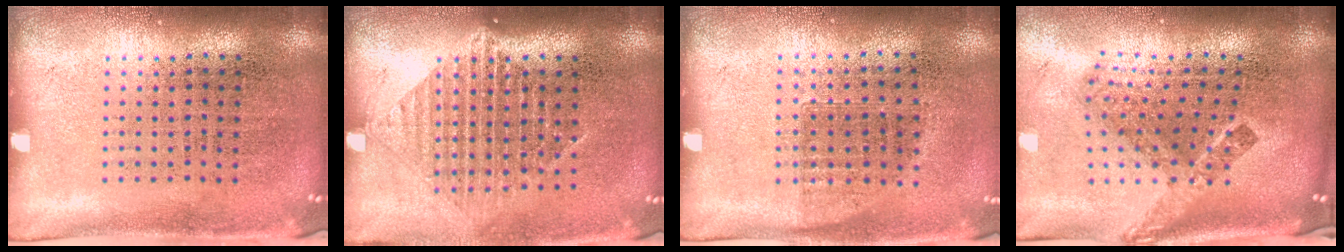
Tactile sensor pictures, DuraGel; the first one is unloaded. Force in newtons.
{"total": 1.4, "press": 1.3, "slide": 0.6}
{"total": 0.7, "press": 0.6, "slide": 0.4}
{"total": 2.4, "press": 1.6, "slide": 1.9}